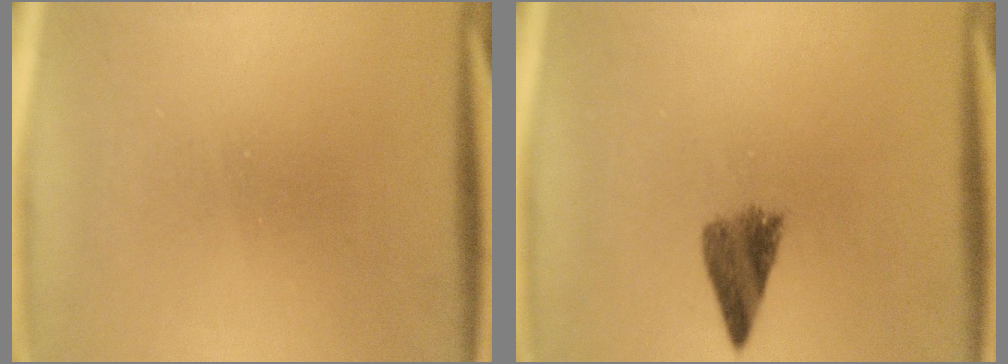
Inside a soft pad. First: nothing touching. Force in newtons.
{"total": 4.4}